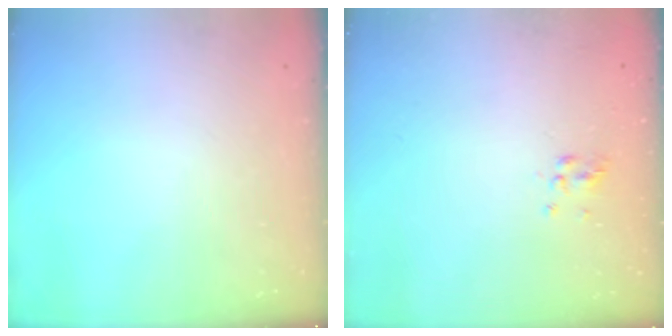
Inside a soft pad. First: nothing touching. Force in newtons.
{"total": 3.7, "press": 3.5, "slide": 1.3}